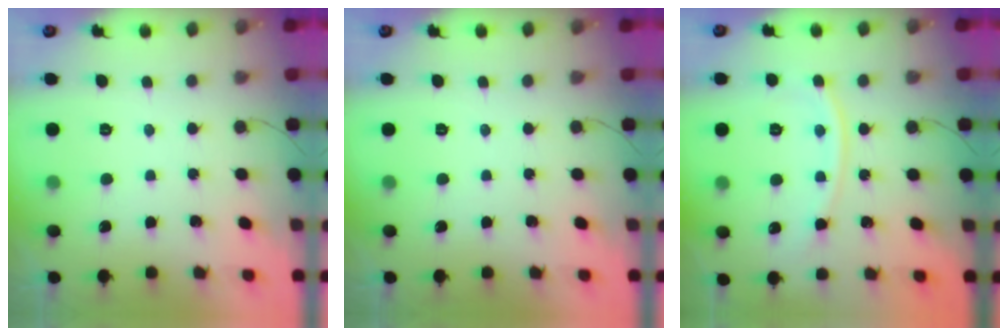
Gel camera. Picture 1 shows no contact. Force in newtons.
{"total": 0.0}
{"total": 10.5, "press": 10.4, "slide": 1.3}